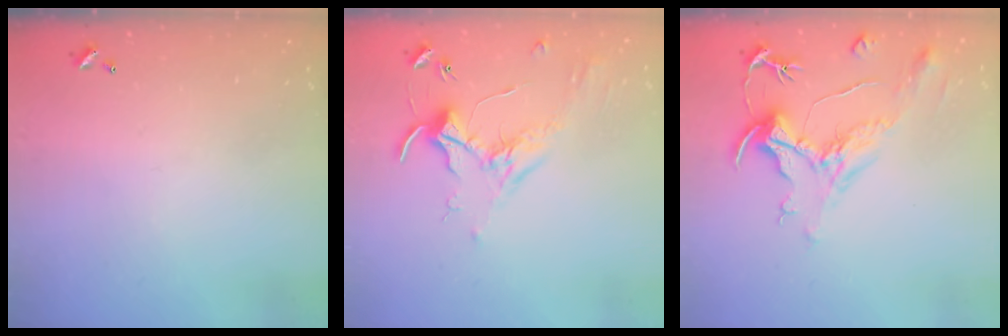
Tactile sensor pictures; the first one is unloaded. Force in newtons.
{"total": 1.7, "press": 1.7, "slide": 0.4}
{"total": 2.2, "press": 1.7, "slide": 1.4}